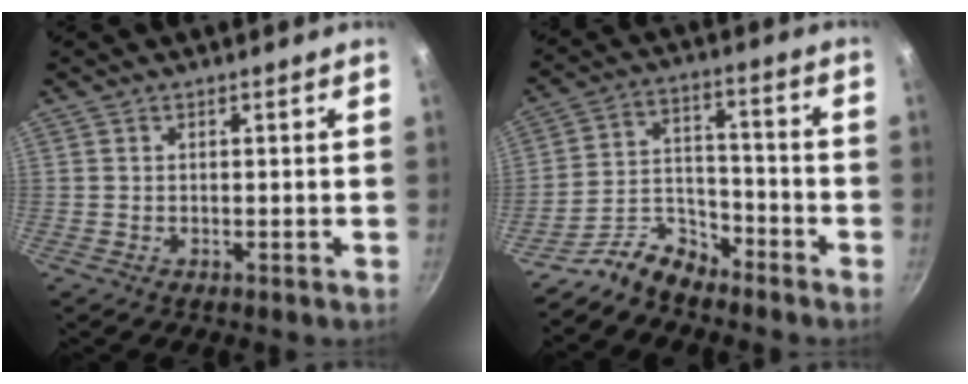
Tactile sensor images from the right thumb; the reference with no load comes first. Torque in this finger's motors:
{"motor_torque": [4.54, 0.47, 0.44, -1.19, 0.01]}